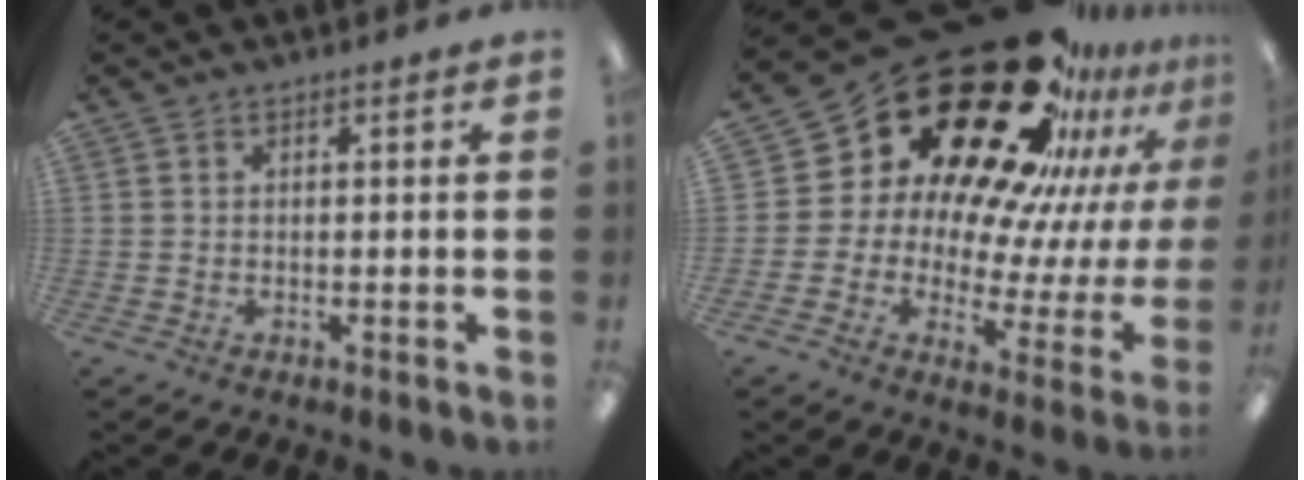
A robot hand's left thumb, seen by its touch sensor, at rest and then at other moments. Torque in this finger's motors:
{"motor_torque": [1.47, 3.54, 1.43, -1.34, 0.09]}